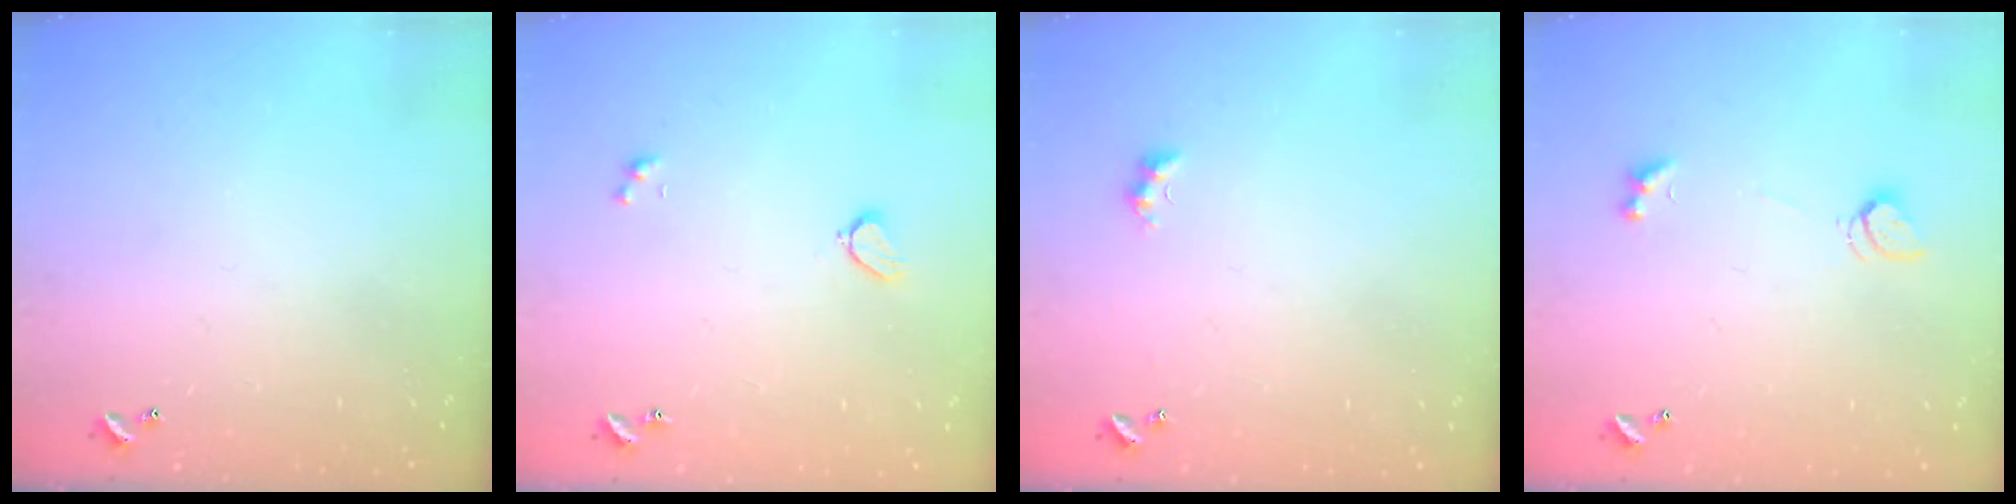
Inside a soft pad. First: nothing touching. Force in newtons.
{"total": 2.8, "press": 2.7, "slide": 0.6}
{"total": 1.6, "press": 1.5, "slide": 0.6}
{"total": 2.5, "press": 2.4, "slide": 0.6}